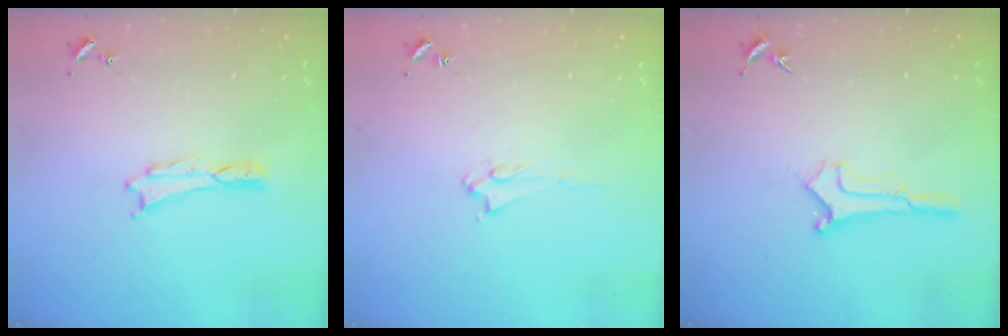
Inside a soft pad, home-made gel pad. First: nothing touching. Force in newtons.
{"total": 1.9, "press": 1.8, "slide": 0.4}
{"total": 0.9, "press": 0.9, "slide": 0.1}